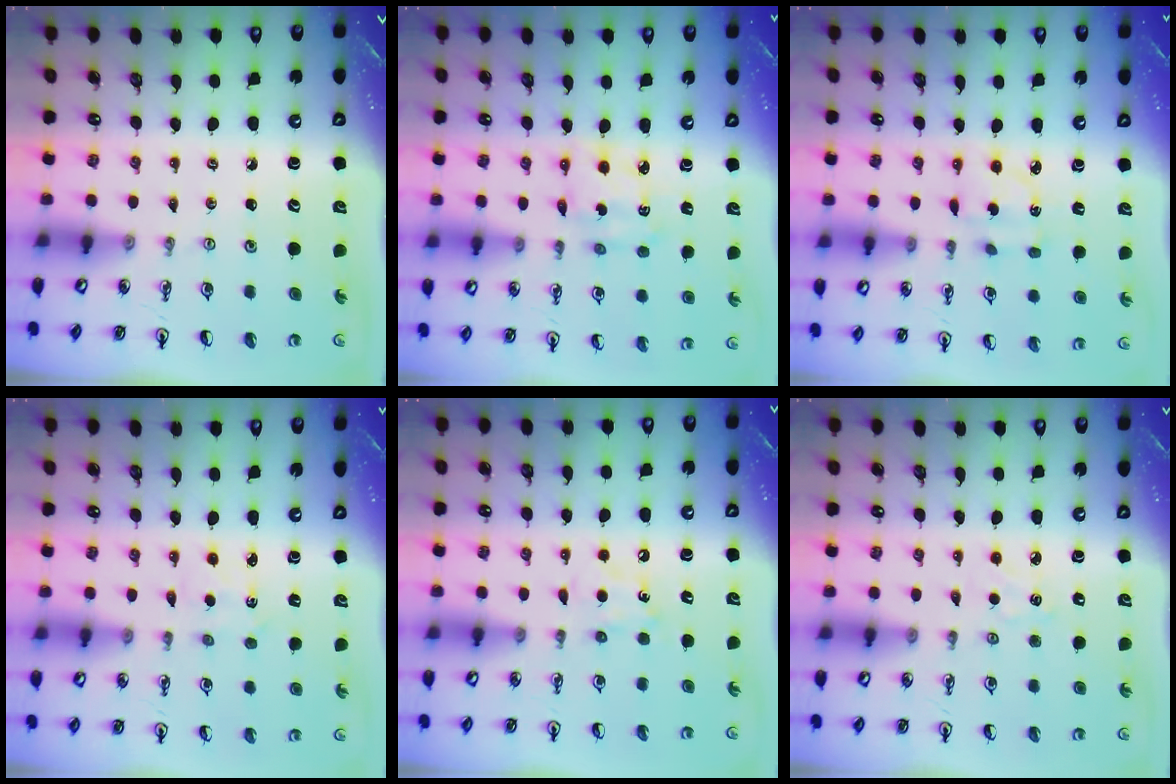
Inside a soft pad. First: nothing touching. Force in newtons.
{"total": 4.0, "press": 4.0, "slide": 0.2}
{"total": 2.7, "press": 2.7, "slide": 0.2}
{"total": 1.4, "press": 1.4, "slide": 0.2}
{"total": 5.9, "press": 5.9, "slide": 0.6}
{"total": 3.3, "press": 3.3, "slide": 0.5}